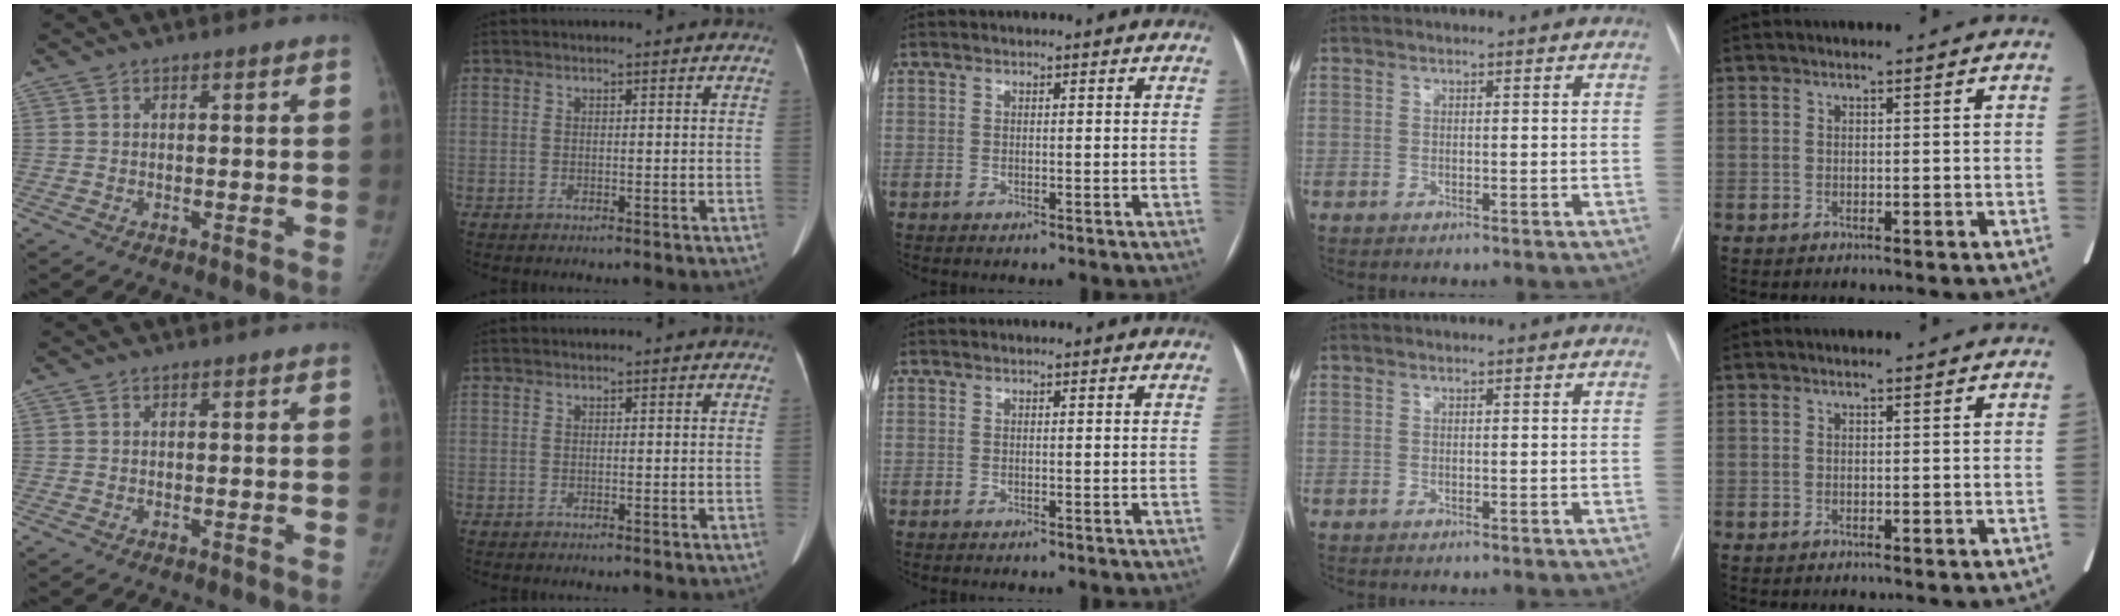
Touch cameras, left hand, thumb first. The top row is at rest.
{}